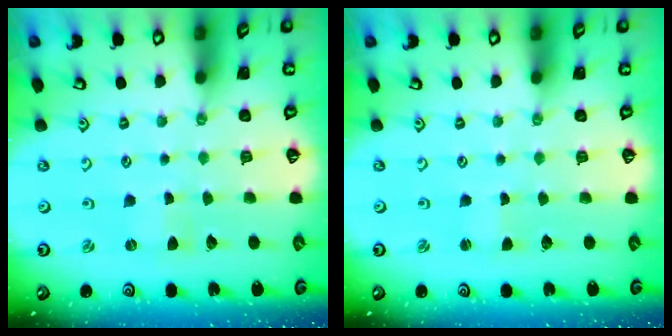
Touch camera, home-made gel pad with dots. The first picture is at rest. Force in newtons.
{"total": 0.6, "press": 0.6, "slide": 0.0}